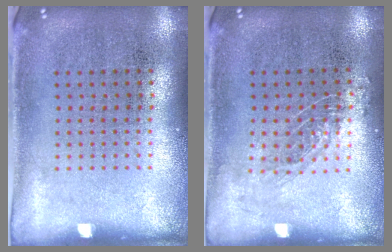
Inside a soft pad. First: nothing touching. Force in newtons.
{"total": 0.8, "press": 0.8, "slide": 0.2}